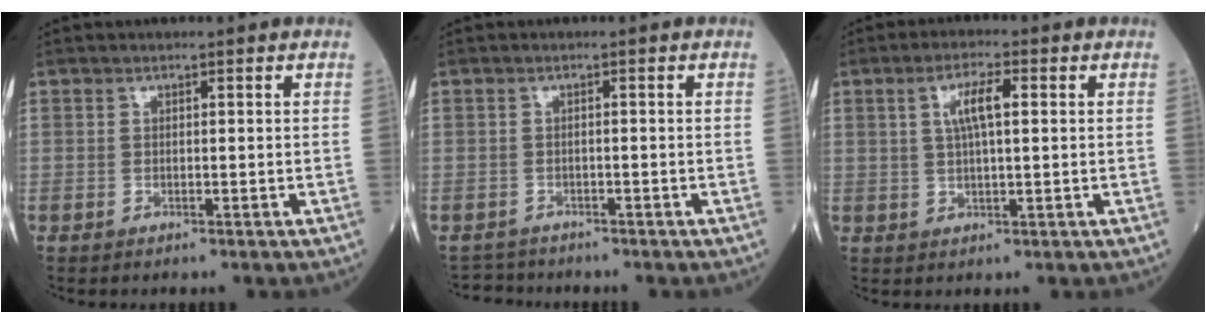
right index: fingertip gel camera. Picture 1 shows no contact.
{"total": 2.6, "force": [-2.5, 0.5, -0.8], "torque": [0.014, -0.009, -0.043]}
{"total": 5.0, "force": [1.3, 0.9, 4.7], "torque": [-0.092, 0.008, 0.026]}